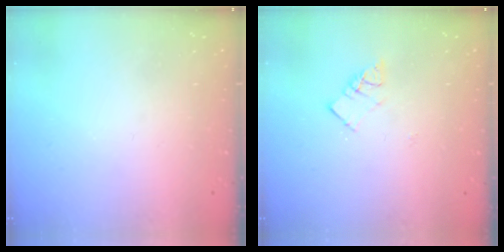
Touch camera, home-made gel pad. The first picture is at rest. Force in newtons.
{"total": 5.4, "press": 5.4, "slide": 0.1}